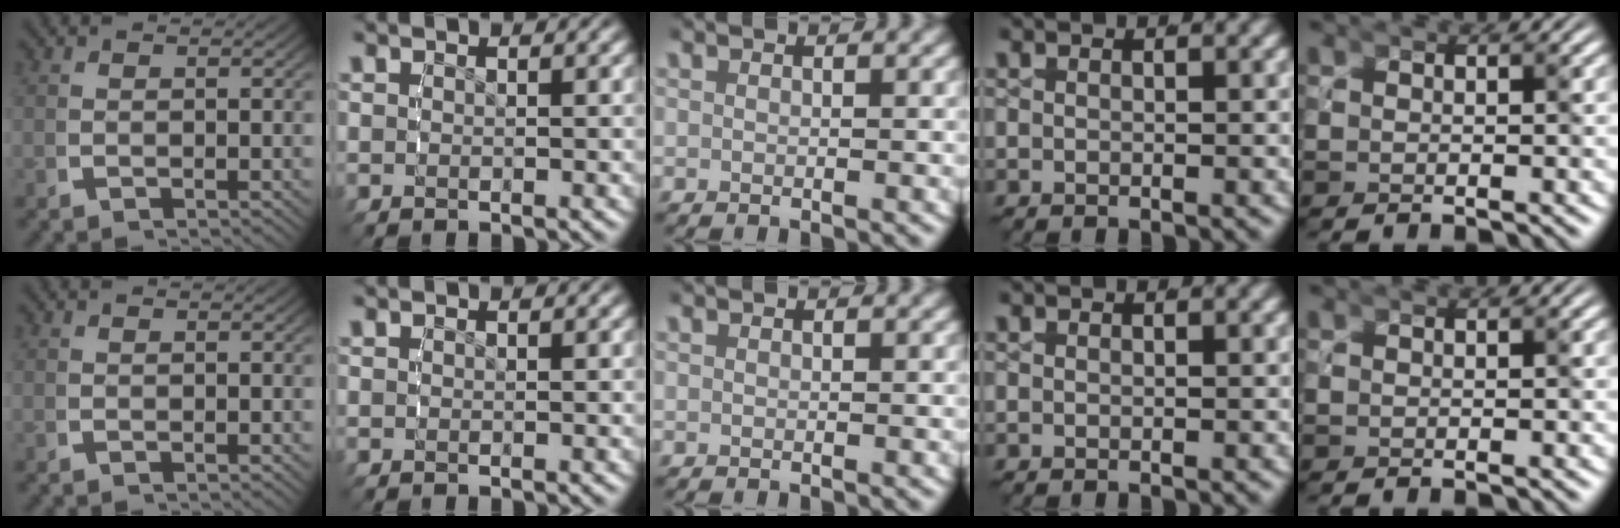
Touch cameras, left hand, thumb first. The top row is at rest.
{}